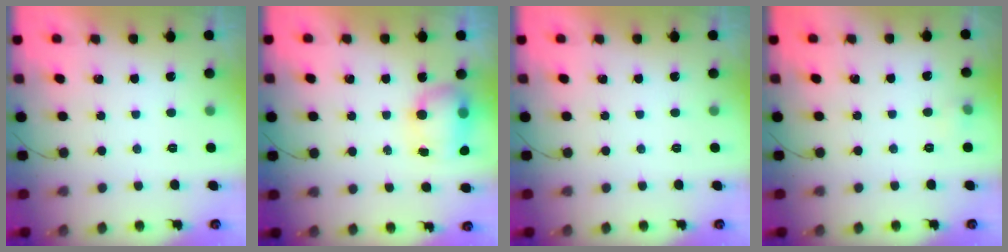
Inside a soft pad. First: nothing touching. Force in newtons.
{"total": 7.5, "press": 7.5, "slide": 0.8}
{"total": 0.0}
{"total": 3.9, "press": 3.7, "slide": 1.2}